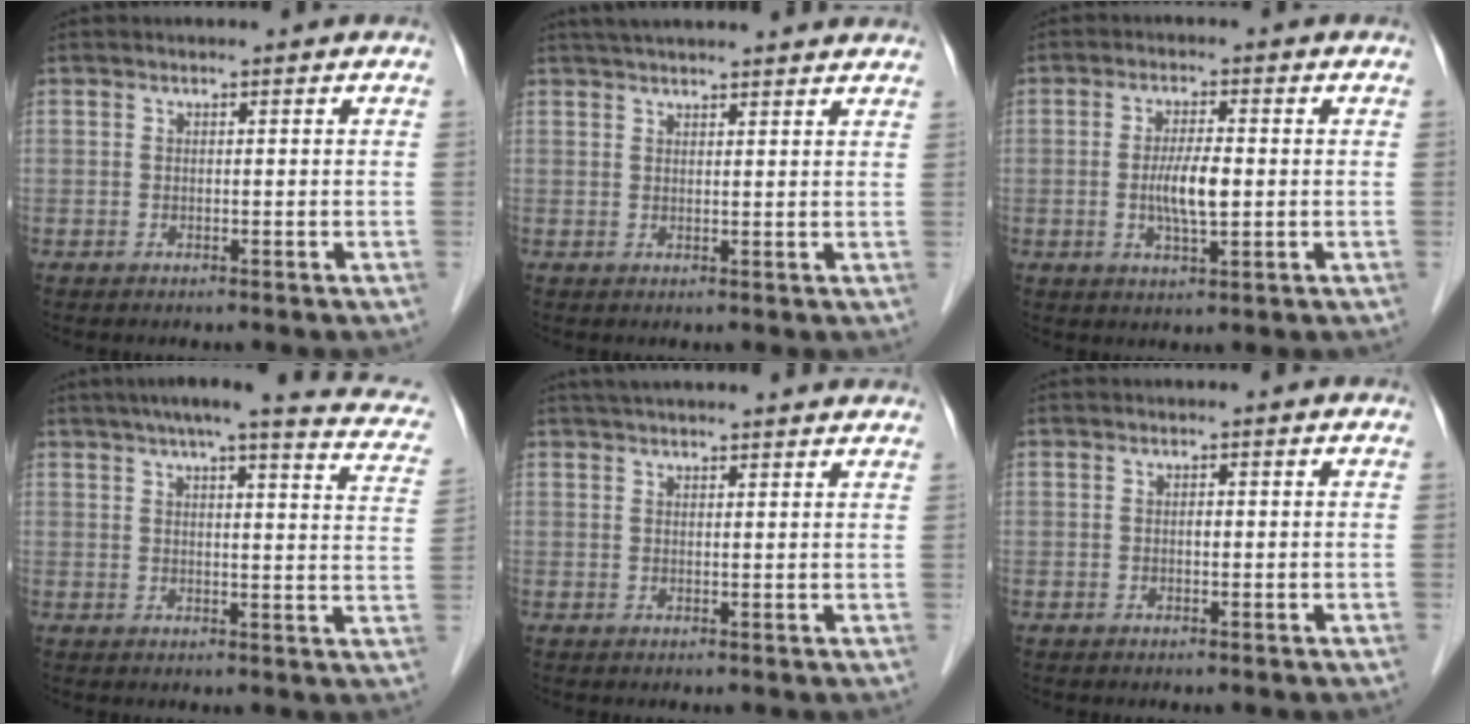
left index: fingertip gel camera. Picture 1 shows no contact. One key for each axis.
{"total": 14.1, "fx": 12.9, "fy": 1.3, "fz": 5.7, "tx": -0.085, "ty": 0.042, "tz": 0.168}
{"total": 5.3, "fx": -0.5, "fy": 1.1, "fz": 5.2, "tx": -0.105, "ty": -0.005, "tz": -0.008}
{"total": 19.1, "fx": 14.8, "fy": 2.6, "fz": 11.8, "tx": -0.160, "ty": 0.018, "tz": 0.163}
{"total": 13.2, "fx": 12.0, "fy": 1.2, "fz": 5.3, "tx": -0.078, "ty": 0.039, "tz": 0.155}
{"total": 0.6, "fx": -0.1, "fy": 0.3, "fz": 0.5, "tx": -0.010, "ty": 0.000, "tz": -0.001}